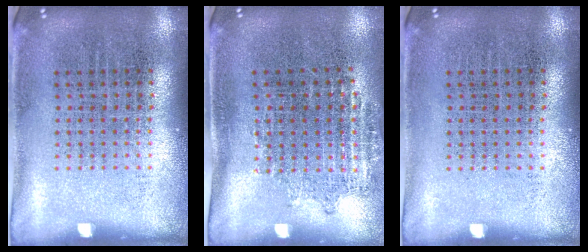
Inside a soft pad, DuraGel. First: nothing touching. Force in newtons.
{"total": 1.1, "press": 0.9, "slide": 0.6}
{"total": 0.0}